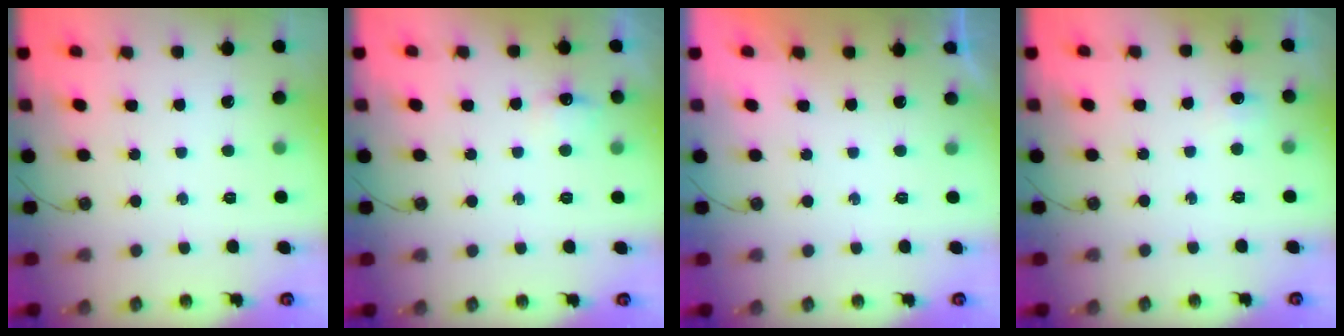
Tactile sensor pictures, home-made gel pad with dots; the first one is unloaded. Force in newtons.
{"total": 5.9, "press": 5.8, "slide": 1.0}
{"total": 0.0}
{"total": 4.4, "press": 4.4, "slide": 0.6}